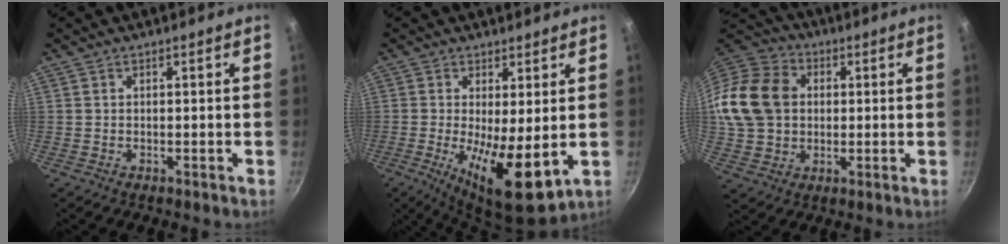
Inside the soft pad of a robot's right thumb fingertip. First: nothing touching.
{"total": 11.7, "force": [-0.8, 3.6, 11.1], "torque": [-0.179, -0.020, -0.005]}
{"total": 16.8, "force": [1.9, 13.7, 9.6], "torque": [-0.166, 0.023, 0.027]}